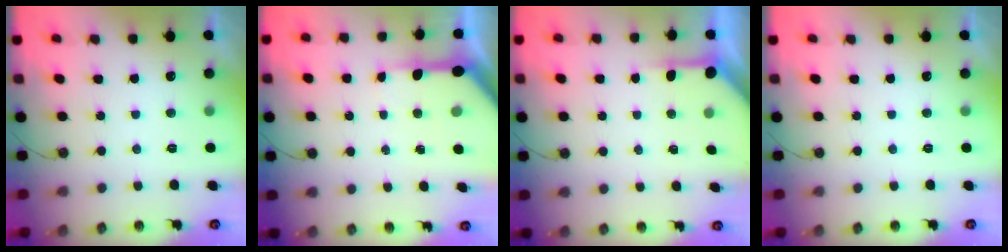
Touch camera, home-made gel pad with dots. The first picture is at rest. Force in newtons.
{"total": 9.0, "press": 8.9, "slide": 1.0}
{"total": 3.5, "press": 3.5, "slide": 0.3}
{"total": 0.0}